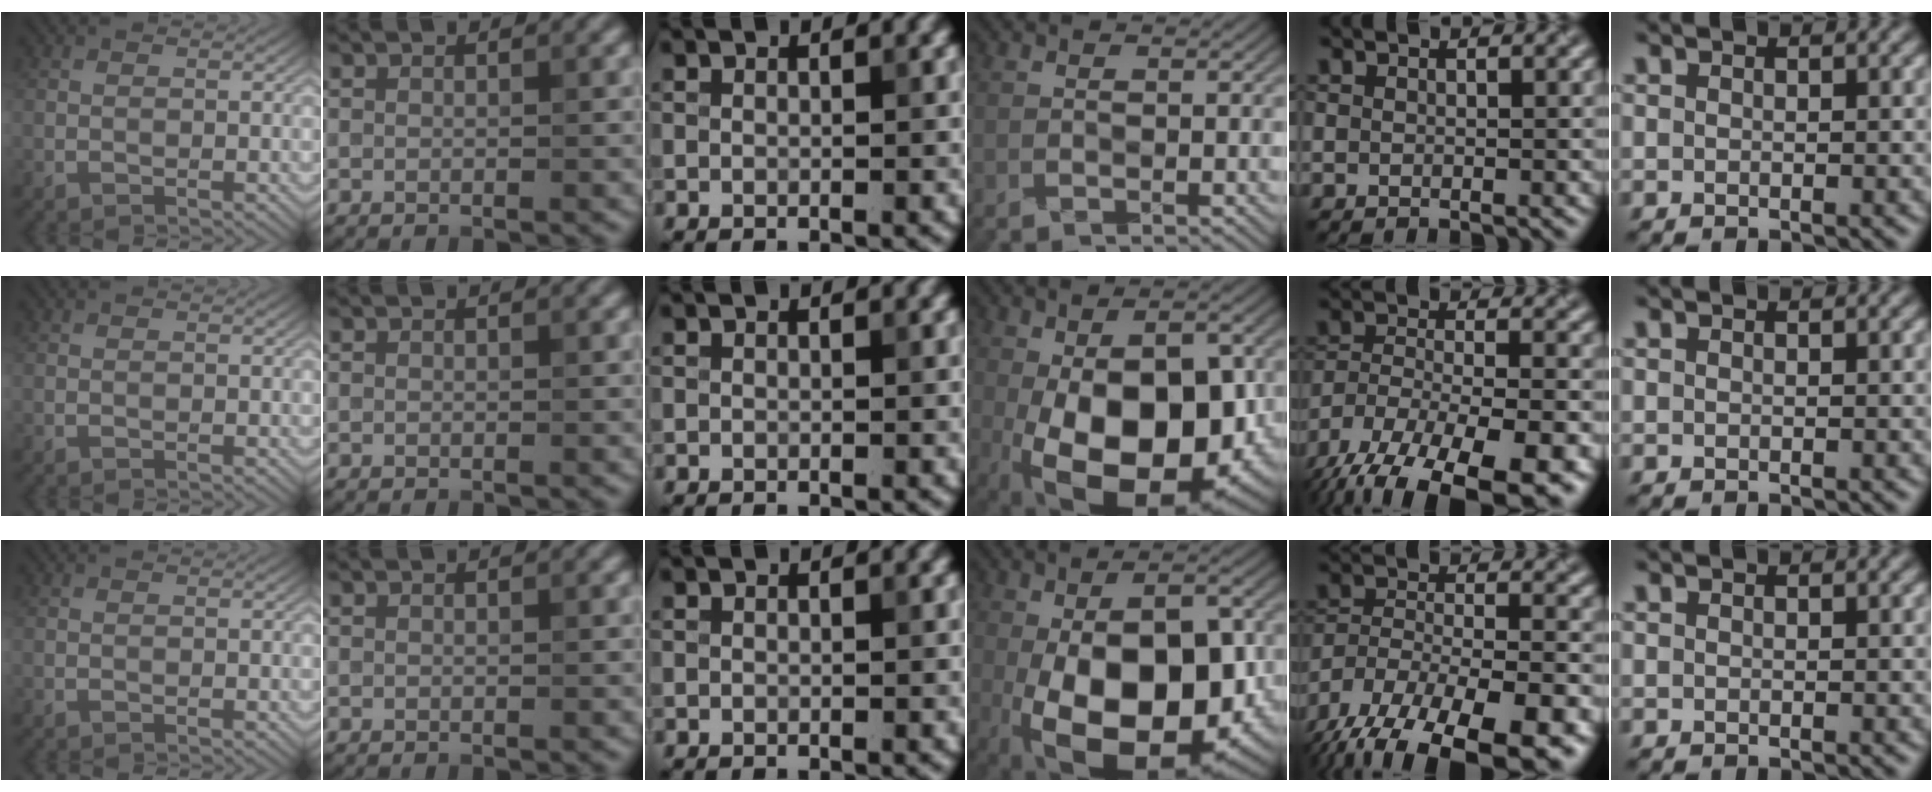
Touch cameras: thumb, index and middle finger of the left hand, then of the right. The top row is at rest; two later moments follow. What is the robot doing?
{"motion": "fold", "object": "hoodie"}